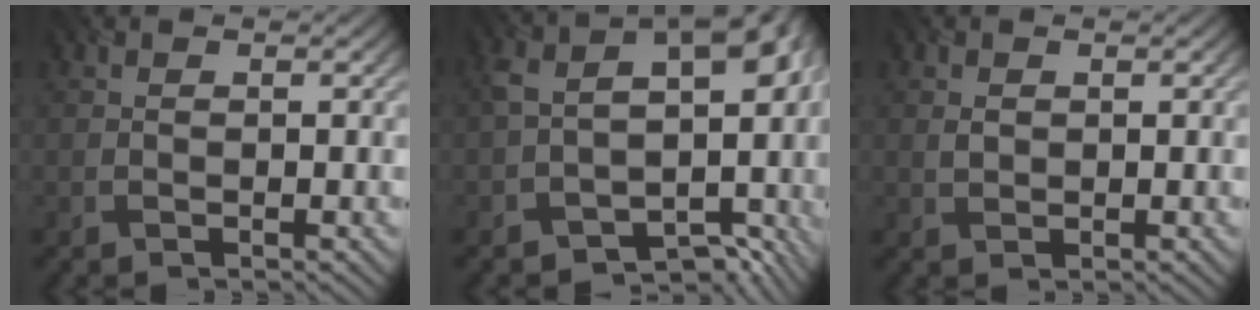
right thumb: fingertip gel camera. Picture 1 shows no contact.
{"total": 12.4, "force": [-2.0, 8.0, 9.2], "torque": [-0.138, -0.038, -0.009]}
{"total": 1.3, "force": [0.4, 1.0, 0.7], "torque": [-0.018, 0.000, 0.008]}